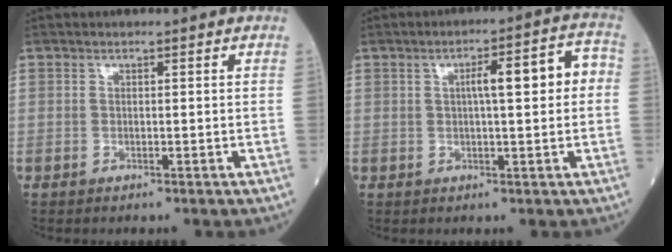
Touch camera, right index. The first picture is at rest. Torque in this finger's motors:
{"motor_torque": [1.13, 0.25, 0.16, 0.10]}